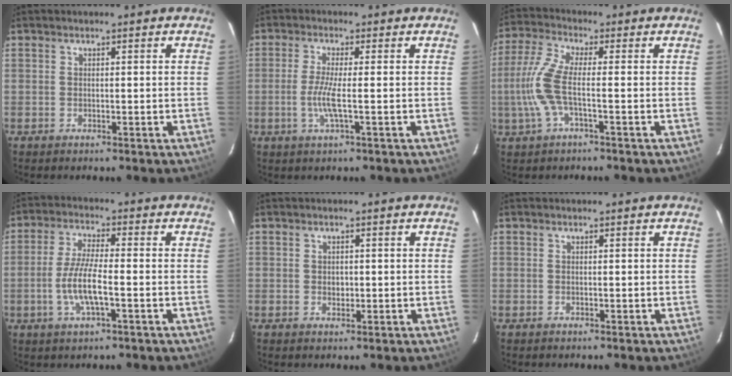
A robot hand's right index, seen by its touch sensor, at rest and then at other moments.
{"total": 4.5, "force": [-1.1, -0.1, 4.3], "torque": [-0.094, -0.008, -0.024]}
{"total": 8.0, "force": [-1.7, 1.5, 7.6], "torque": [-0.183, 0.000, -0.033]}
{"total": 7.7, "force": [-2.2, 1.6, 7.2], "torque": [-0.149, -0.003, -0.044]}
{"total": 1.4, "force": [0.0, 1.3, 0.7], "torque": [-0.010, 0.001, 0.000]}
{"total": 0.0}